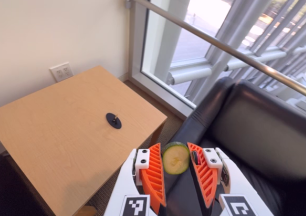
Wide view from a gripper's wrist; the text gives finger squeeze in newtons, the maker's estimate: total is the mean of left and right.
{"total": 7.8, "left": 7.6, "right": 8.0}